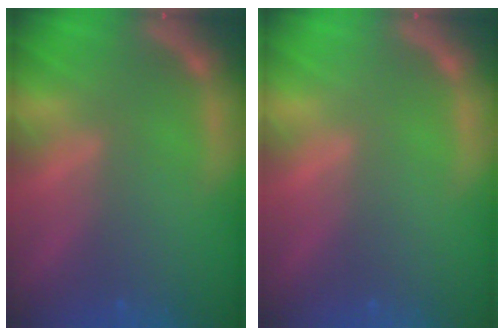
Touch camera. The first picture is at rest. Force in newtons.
{"total": 0.0}